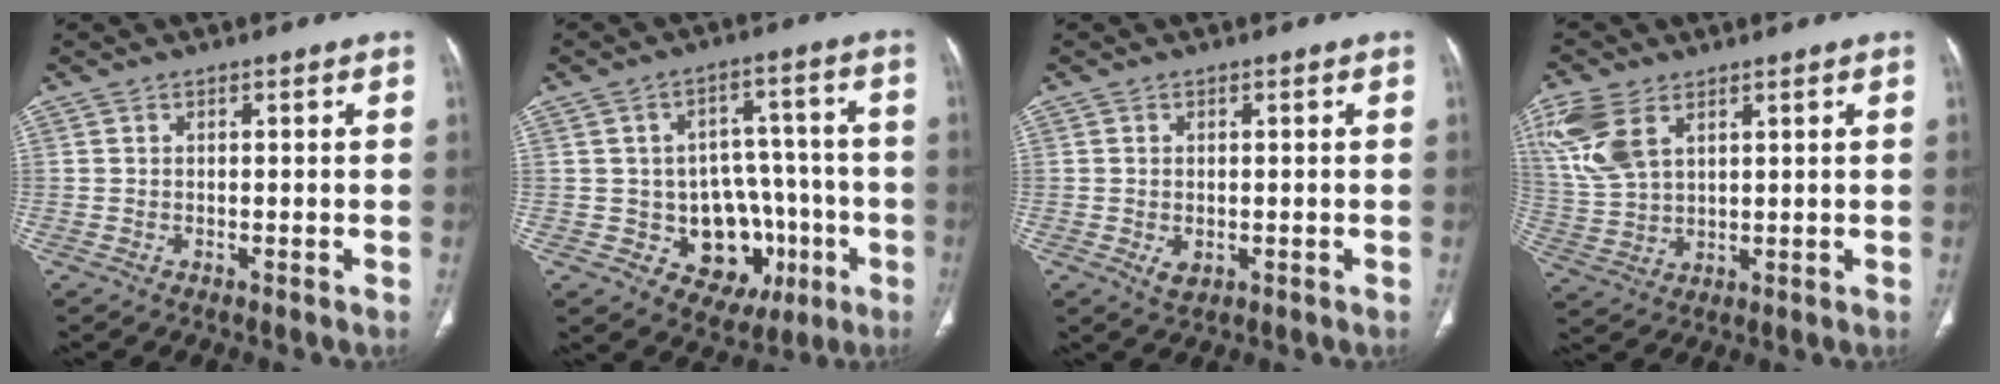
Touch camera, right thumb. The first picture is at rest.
{"total": 14.8, "force": [-4.0, 11.4, 8.6], "torque": [-0.059, 0.035, -0.036]}
{"total": 2.4, "force": [-0.5, 1.6, 1.7], "torque": [-0.027, -0.003, -0.002]}
{"total": 10.6, "force": [5.1, 6.0, 7.1], "torque": [-0.168, -0.004, 0.114]}